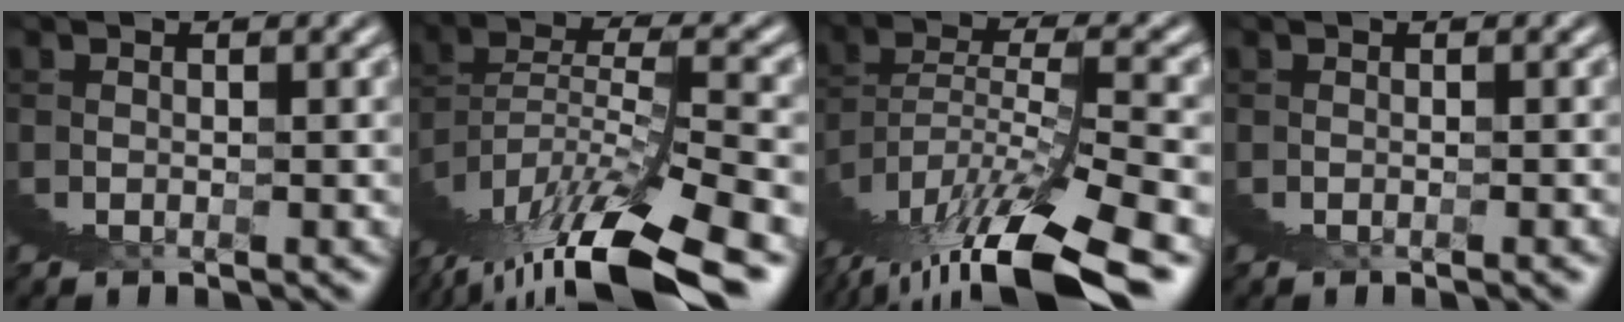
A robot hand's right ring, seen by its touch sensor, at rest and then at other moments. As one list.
[{"total": 6.7, "force": [0.6, 1.8, 6.4], "torque": [-0.104, 0.011, 0.006]}, {"total": 7.3, "force": [1.3, 2.3, 6.8], "torque": [-0.107, 0.018, 0.014]}, {"total": 0.8, "force": [0.3, -0.7, -0.3], "torque": [0.008, 0.006, 0.003]}]